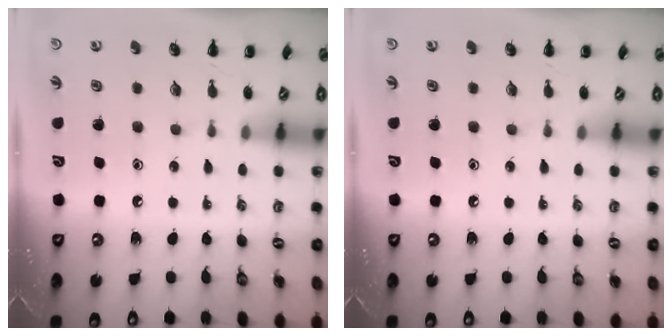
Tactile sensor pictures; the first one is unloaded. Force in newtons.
{"total": 0.0}